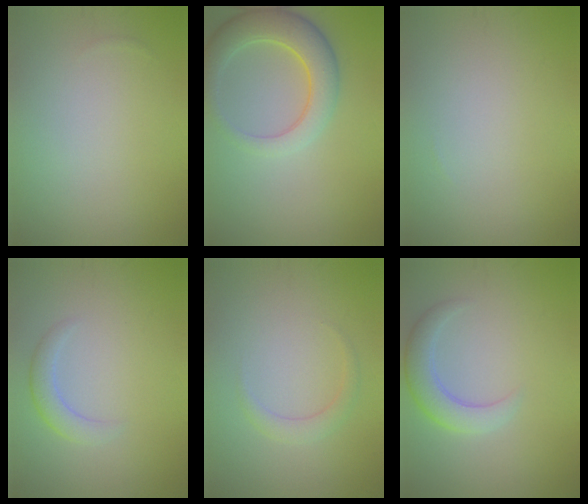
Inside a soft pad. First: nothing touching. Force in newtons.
{"total": 5.1, "press": 5.1, "slide": 0.5}
{"total": 0.0}
{"total": 2.0, "press": 1.9, "slide": 0.2}
{"total": 1.5, "press": 1.5, "slide": 0.1}
{"total": 3.2, "press": 3.2, "slide": 0.5}